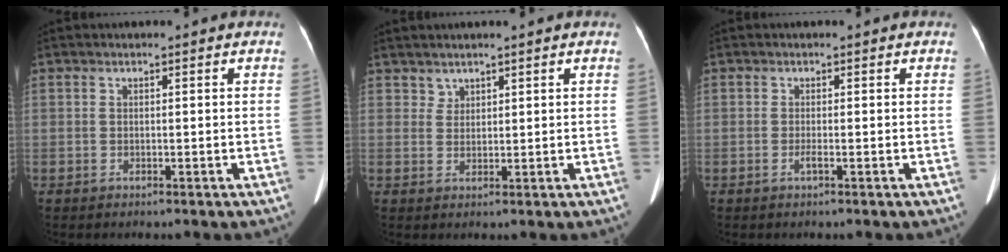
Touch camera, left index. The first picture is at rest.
{"total": 1.9, "force": [1.7, 0.8, 0.2], "torque": [0.002, -0.002, 0.028]}
{"total": 0.9, "force": [-0.6, 0.0, 0.6], "torque": [-0.018, -0.012, -0.014]}